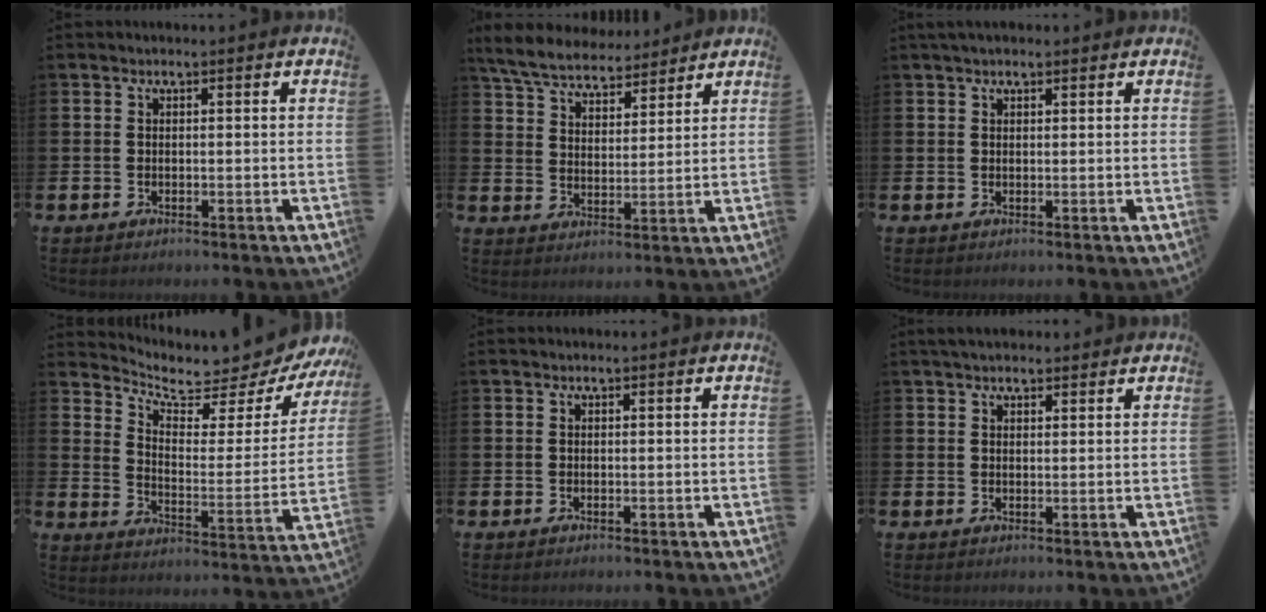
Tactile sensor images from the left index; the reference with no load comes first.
{"total": 6.7, "force": [6.4, 1.8, 1.3], "torque": [-0.056, -0.031, 0.116]}
{"total": 1.8, "force": [1.5, 0.6, 0.7], "torque": [-0.005, 0.003, 0.026]}
{"total": 6.7, "force": [6.3, 1.4, 1.7], "torque": [-0.055, -0.059, 0.100]}
{"total": 0.0}
{"total": 2.8, "force": [2.5, 0.9, 0.8], "torque": [-0.010, -0.004, 0.043]}